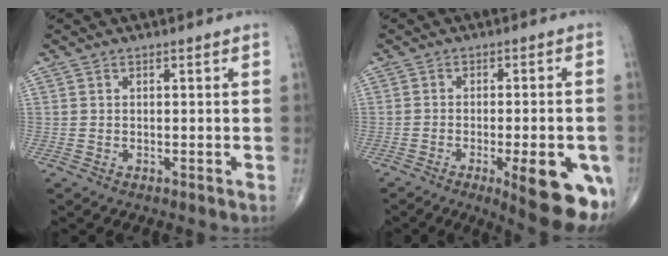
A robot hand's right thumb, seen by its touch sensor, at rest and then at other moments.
{"total": 15.2, "force": [-4.6, 5.0, 13.6], "torque": [-0.140, -0.015, -0.047]}